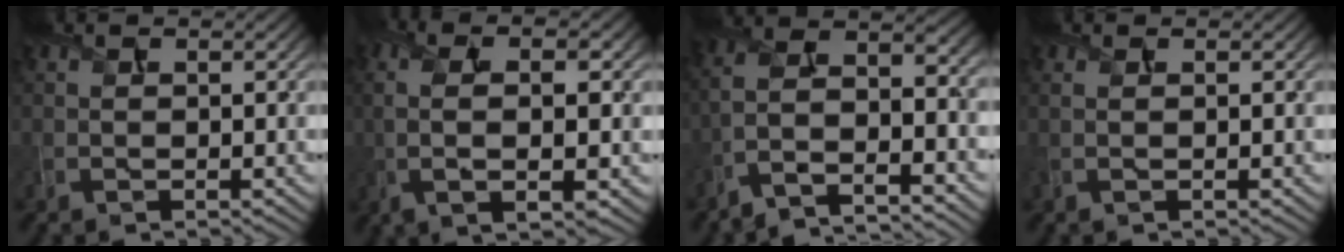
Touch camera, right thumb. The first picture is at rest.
{"total": 6.8, "force": [-0.1, 2.0, 6.5], "torque": [-0.136, 0.000, -0.001]}
{"total": 10.9, "force": [-6.4, 3.4, 8.2], "torque": [-0.160, 0.004, -0.119]}
{"total": 0.8, "force": [0.2, 0.0, 0.8], "torque": [-0.020, 0.005, 0.001]}